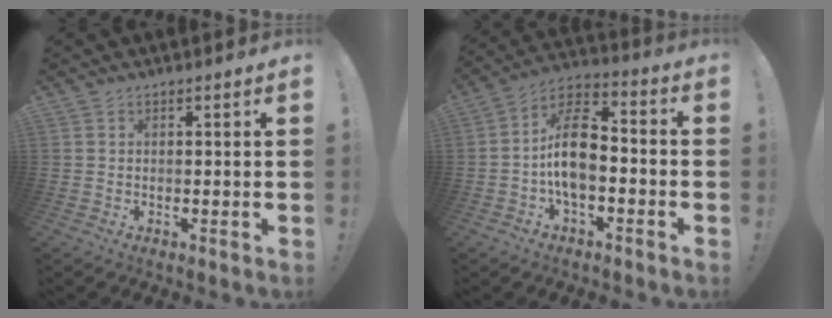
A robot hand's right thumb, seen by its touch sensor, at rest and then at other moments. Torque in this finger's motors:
{"motor_torque": [0.14, 0.22, 0.11, 0.11, 0.15]}